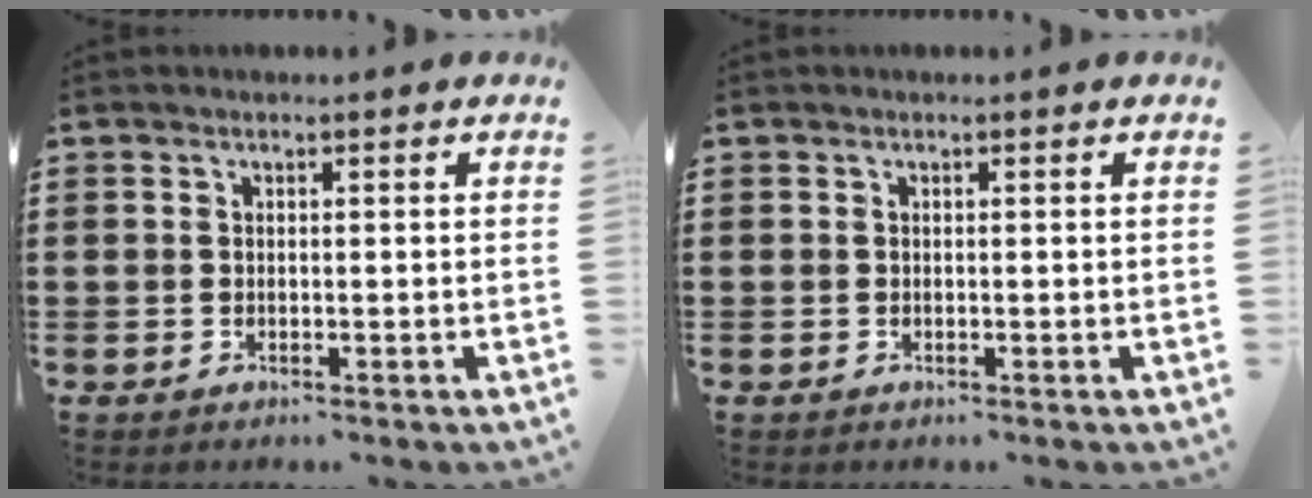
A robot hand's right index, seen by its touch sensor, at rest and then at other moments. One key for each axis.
{"total": 0.0}